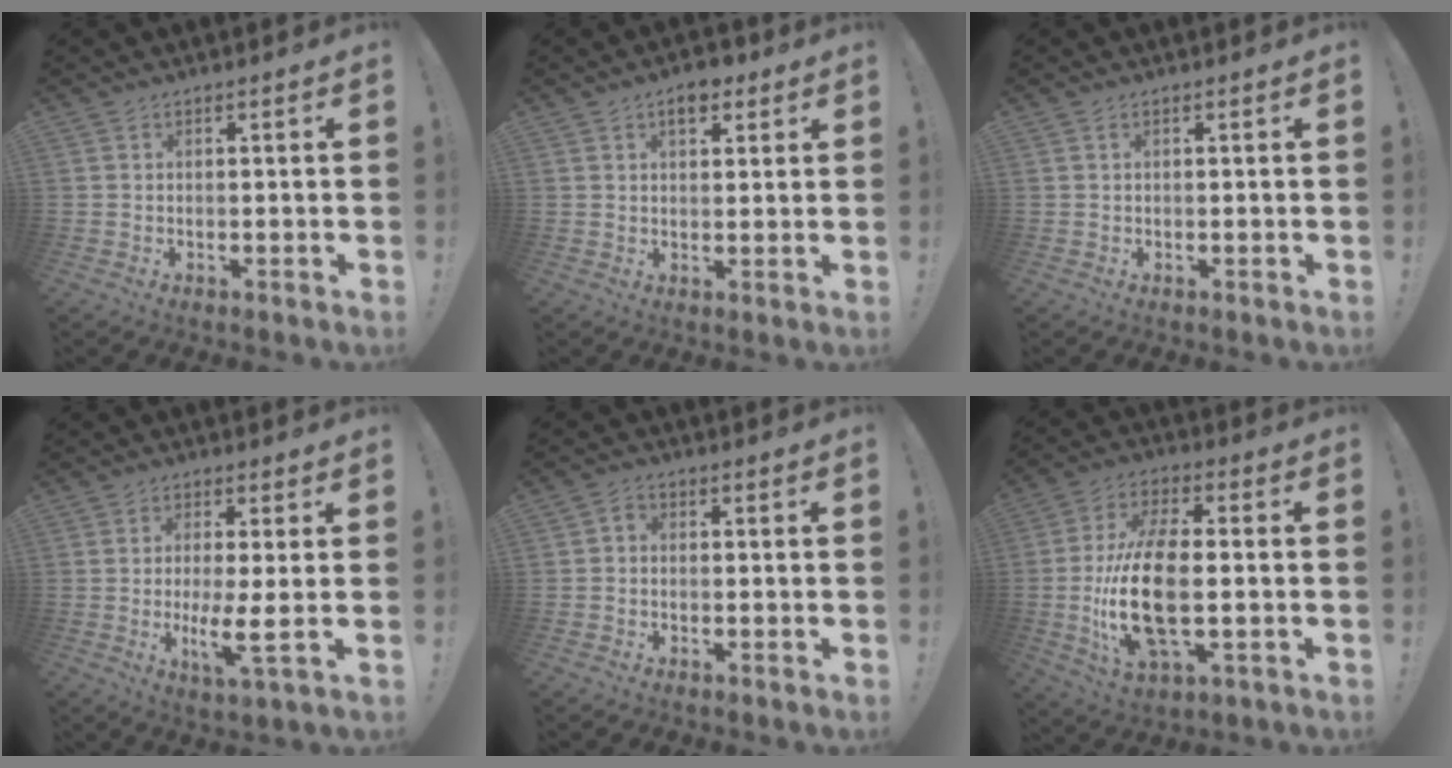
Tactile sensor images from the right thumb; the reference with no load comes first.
{"total": 5.0, "force": [2.8, 2.9, 3.0], "torque": [-0.032, -0.009, 0.046]}
{"total": 0.5, "force": [0.2, 0.2, 0.4], "torque": [-0.014, 0.004, 0.006]}
{"total": 7.6, "force": [-0.9, 0.4, 7.5], "torque": [-0.133, -0.021, -0.020]}
{"total": 1.8, "force": [-0.9, 1.3, 1.0], "torque": [-0.024, 0.010, -0.014]}
{"total": 18.8, "force": [-2.3, 8.2, 16.8], "torque": [-0.351, -0.006, -0.036]}